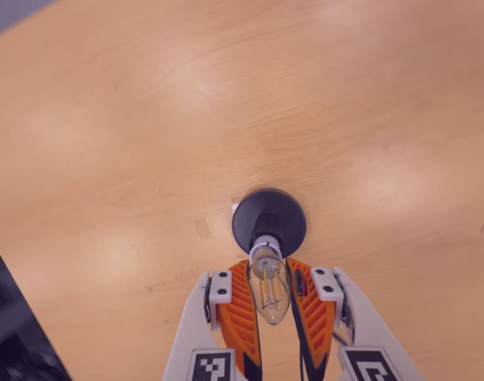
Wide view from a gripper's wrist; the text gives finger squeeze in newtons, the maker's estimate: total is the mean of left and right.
{"total": 17.6, "left": 17.9, "right": 17.2}